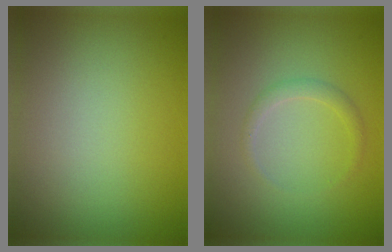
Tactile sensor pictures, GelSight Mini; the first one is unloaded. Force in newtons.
{"total": 1.2, "press": 1.2, "slide": 0.0}